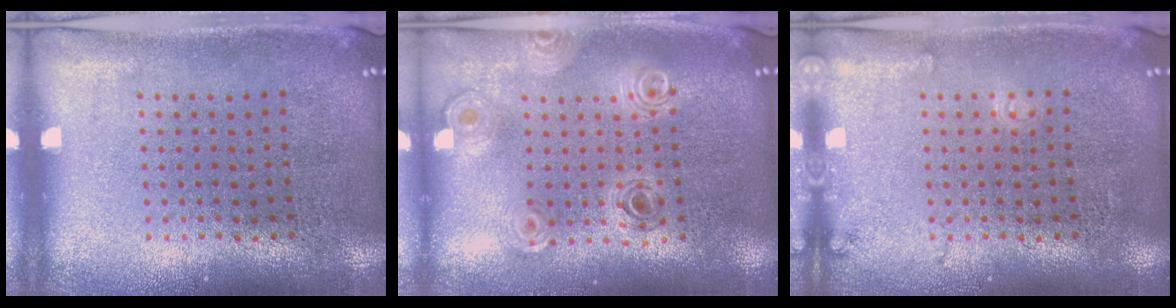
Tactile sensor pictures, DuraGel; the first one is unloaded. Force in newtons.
{"total": 0.8, "press": 0.8, "slide": 0.1}
{"total": 1.2, "press": 1.2, "slide": 0.1}